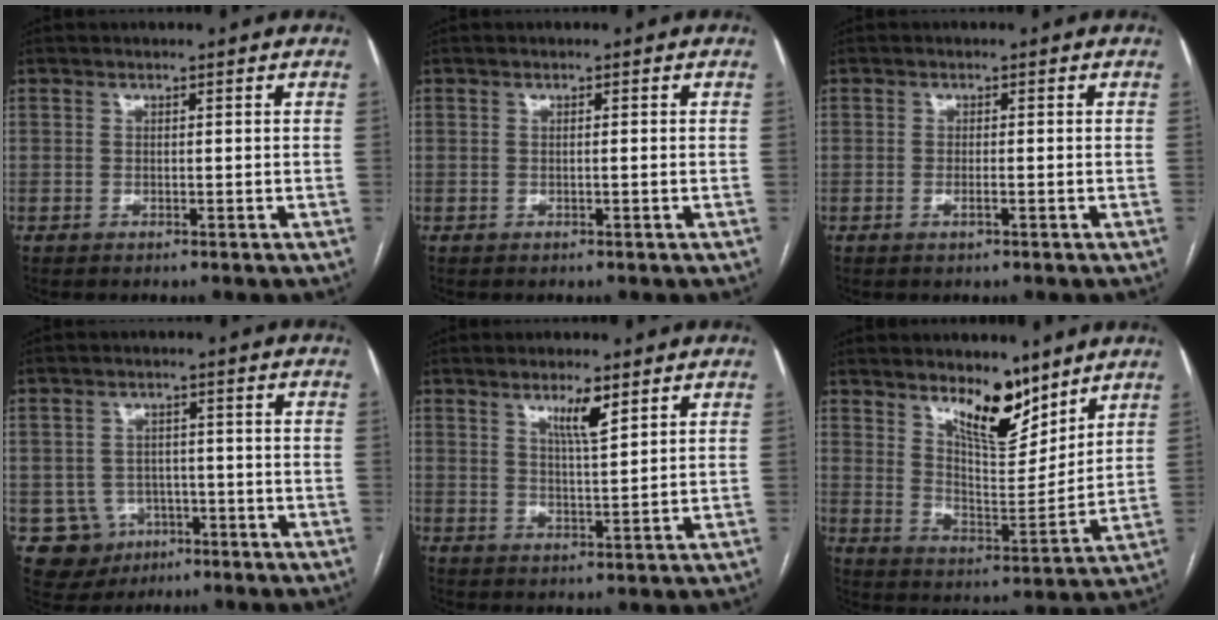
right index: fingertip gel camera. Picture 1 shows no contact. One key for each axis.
{"total": 0.5, "fx": -0.1, "fy": -0.1, "fz": 0.5, "tx": -0.008, "ty": 0.001, "tz": 0.000}
{"total": 1.0, "fx": -0.4, "fy": 0.1, "fz": 0.9, "tx": -0.020, "ty": -0.001, "tz": -0.005}
{"total": 7.2, "fx": -2.6, "fy": 6.6, "fz": 1.0, "tx": -0.021, "ty": 0.010, "tz": -0.027}
{"total": 4.6, "fx": 2.8, "fy": 0.4, "fz": 3.7, "tx": -0.064, "ty": -0.006, "tz": 0.049}
{"total": 10.3, "fx": 7.5, "fy": 3.3, "fz": 6.3, "tx": -0.107, "ty": -0.017, "tz": 0.136}